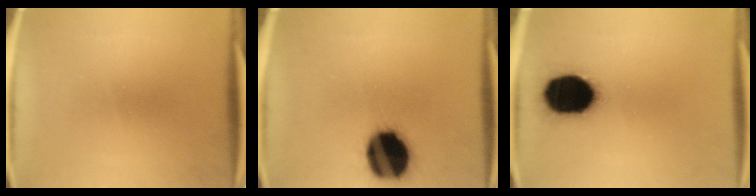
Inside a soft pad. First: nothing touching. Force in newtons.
{"total": 19.1}
{"total": 19.0}